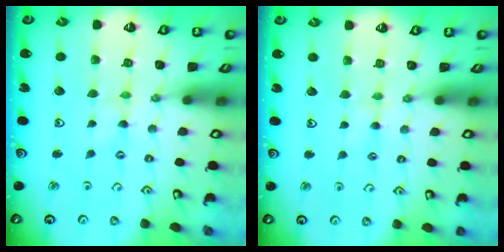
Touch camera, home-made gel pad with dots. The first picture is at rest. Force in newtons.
{"total": 2.4, "press": 2.3, "slide": 0.4}